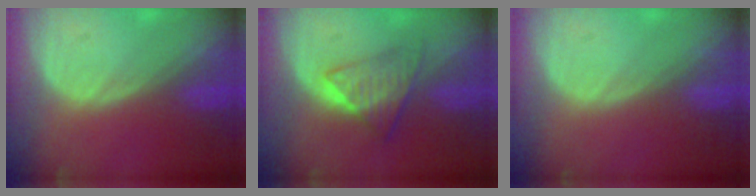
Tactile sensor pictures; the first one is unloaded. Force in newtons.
{"total": 6.2, "press": 5.4, "slide": 3.0}
{"total": 0.0}